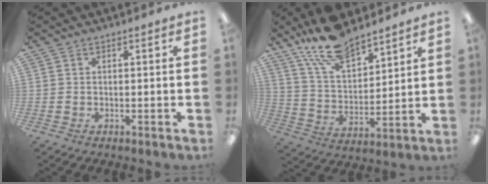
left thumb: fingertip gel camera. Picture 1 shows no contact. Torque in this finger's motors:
{"motor_torque": [0.10, 0.05, 1.43, -1.34, 0.30]}